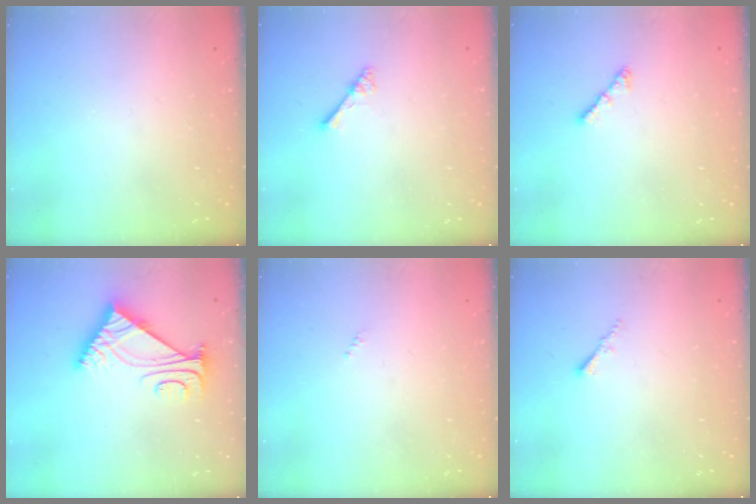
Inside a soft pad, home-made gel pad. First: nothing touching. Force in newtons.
{"total": 2.8, "press": 2.8, "slide": 0.4}
{"total": 2.4, "press": 2.3, "slide": 0.6}
{"total": 8.9, "press": 8.8, "slide": 1.1}
{"total": 0.0}
{"total": 1.2, "press": 1.1, "slide": 0.4}